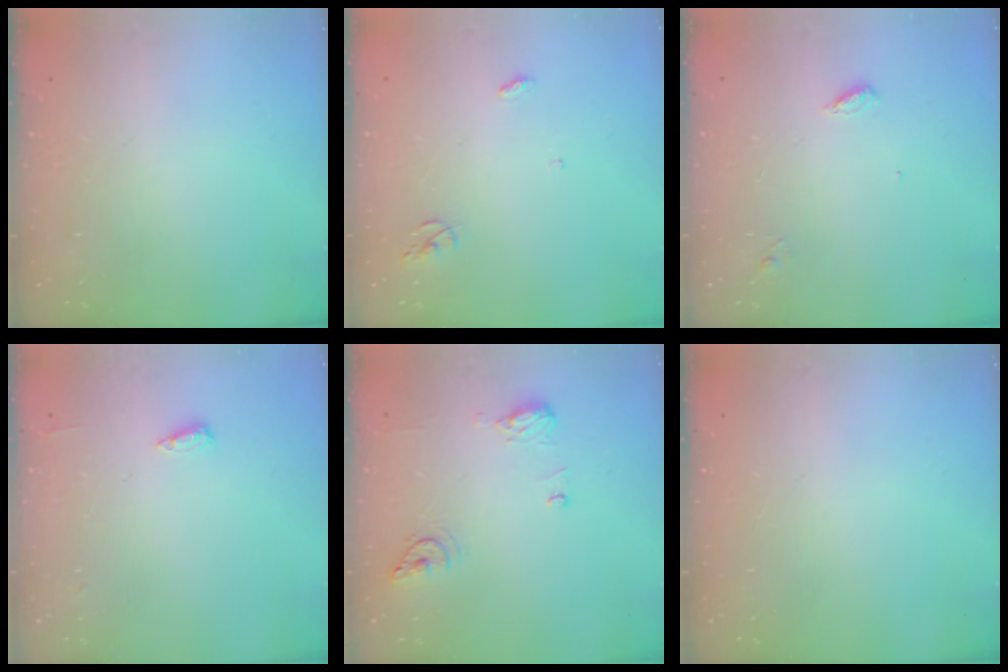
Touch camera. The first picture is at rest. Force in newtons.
{"total": 3.7, "press": 3.7, "slide": 0.1}
{"total": 4.0, "press": 4.0, "slide": 0.4}
{"total": 4.5, "press": 4.4, "slide": 1.0}
{"total": 12.8, "press": 10.6, "slide": 7.2}
{"total": 0.0}